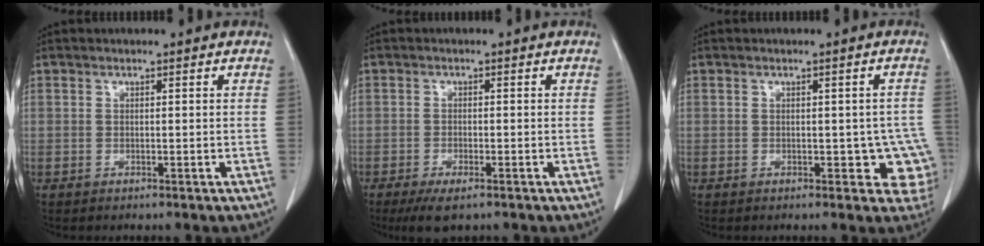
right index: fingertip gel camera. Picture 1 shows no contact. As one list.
[{"total": 4.4, "force": [-3.0, 1.2, 3.0], "torque": [-0.056, -0.009, -0.046]}, {"total": 5.3, "force": [-1.0, 3.0, 4.2], "torque": [-0.018, 0.014, -0.007]}]